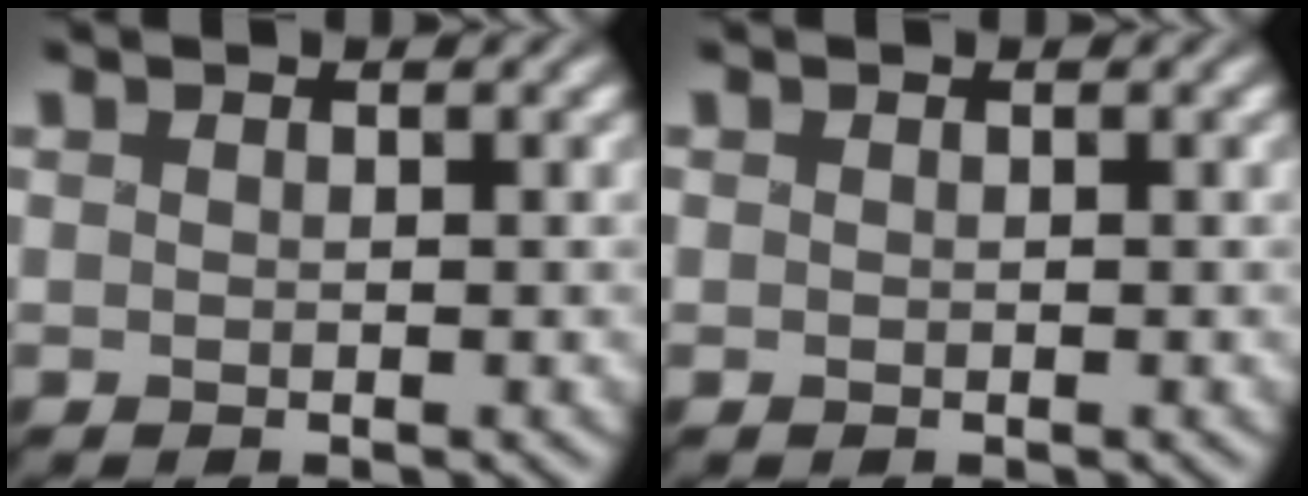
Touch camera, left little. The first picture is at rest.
{"total": 0.0}